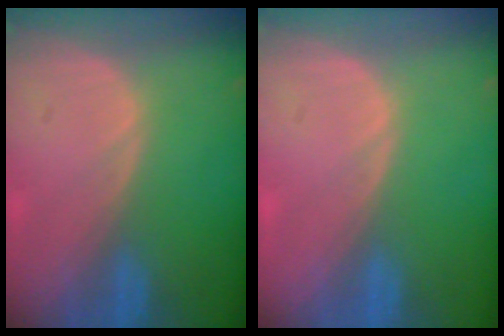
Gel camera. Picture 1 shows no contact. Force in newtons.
{"total": 0.0}